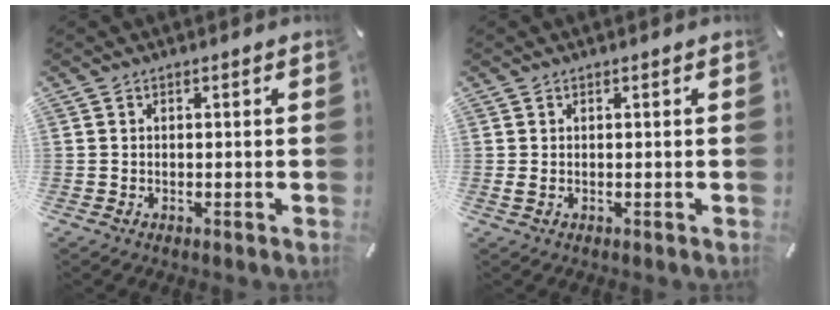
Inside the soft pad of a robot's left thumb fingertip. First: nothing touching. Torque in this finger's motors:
{"motor_torque": [0.02, 0.86, 0.18, -0.09, 0.00]}